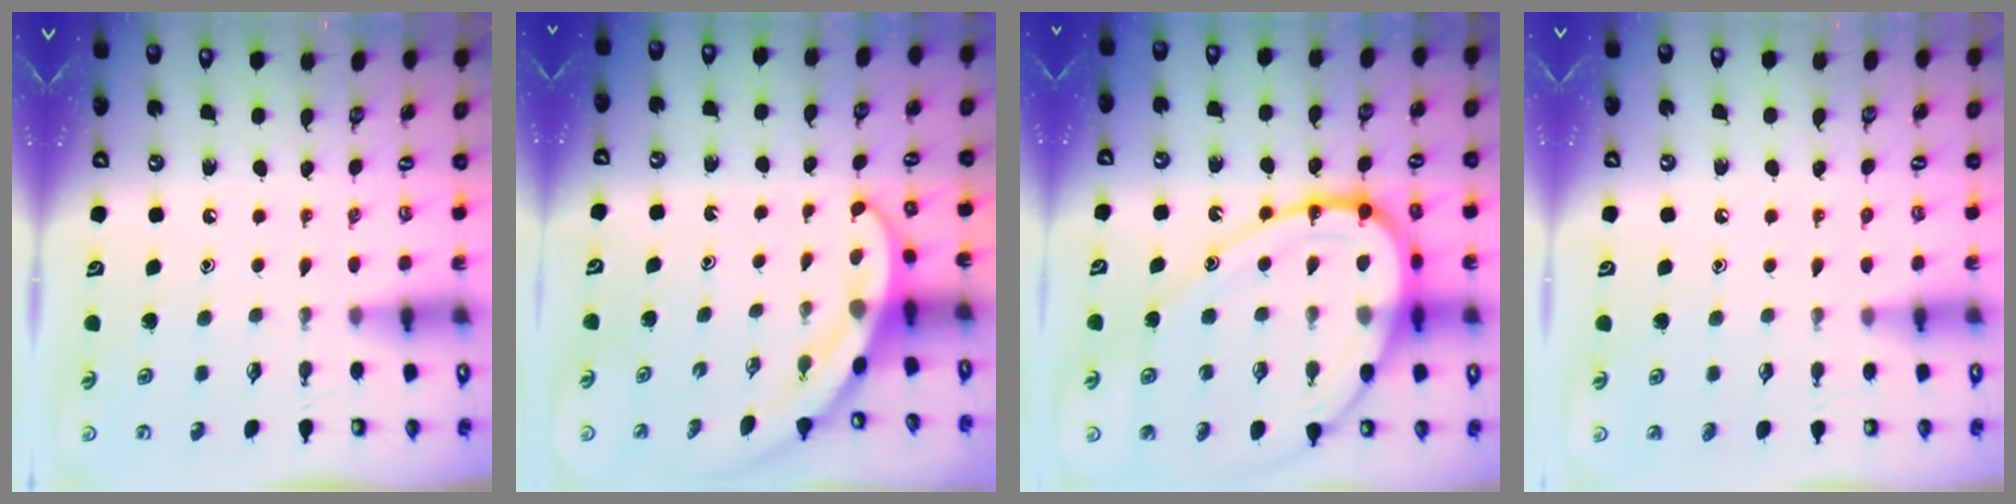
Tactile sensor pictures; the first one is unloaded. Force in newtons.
{"total": 3.6, "press": 3.6, "slide": 0.1}
{"total": 20.7, "press": 20.6, "slide": 2.3}
{"total": 1.7, "press": 1.7, "slide": 0.2}